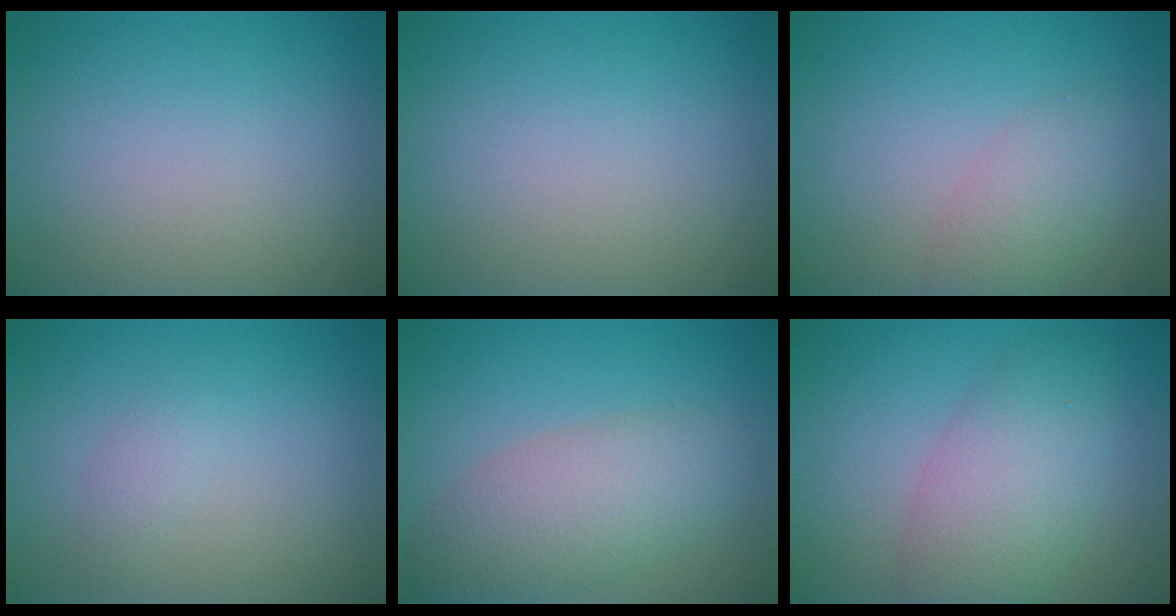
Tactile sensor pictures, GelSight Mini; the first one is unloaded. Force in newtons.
{"total": 0.0}
{"total": 2.6, "press": 2.6, "slide": 0.1}
{"total": 1.1, "press": 1.1, "slide": 0.0}
{"total": 5.1, "press": 5.0, "slide": 0.4}
{"total": 5.9, "press": 5.9, "slide": 0.4}